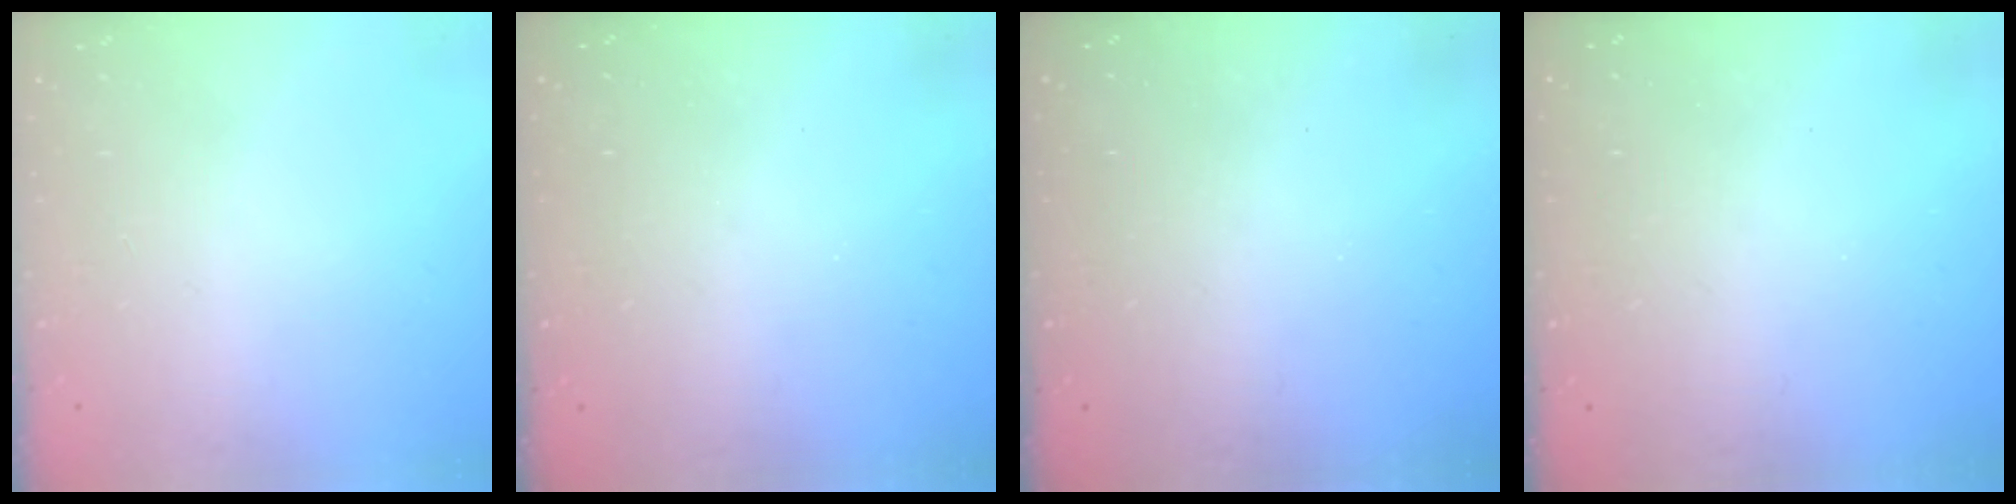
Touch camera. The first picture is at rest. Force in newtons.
{"total": 3.0, "press": 3.0, "slide": 0.1}
{"total": 2.9, "press": 2.9, "slide": 0.2}
{"total": 3.1, "press": 3.1, "slide": 0.1}